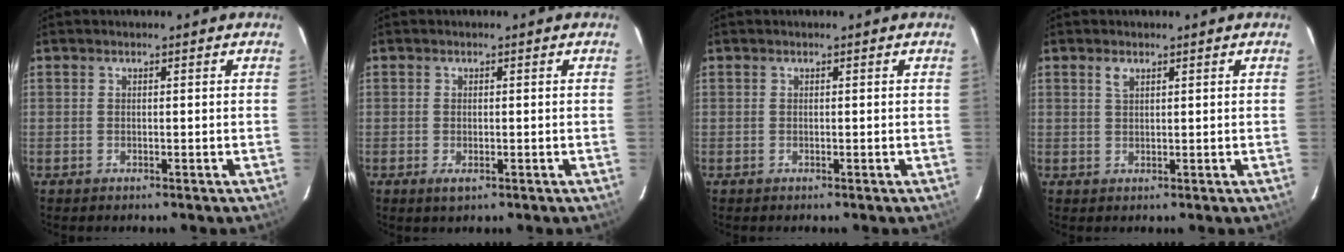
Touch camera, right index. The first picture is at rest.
{"total": 1.7, "force": [-0.6, 0.8, 1.4], "torque": [-0.025, -0.003, -0.007]}
{"total": 0.0}
{"total": 1.6, "force": [1.0, 0.7, 1.0], "torque": [-0.019, 0.003, 0.018]}